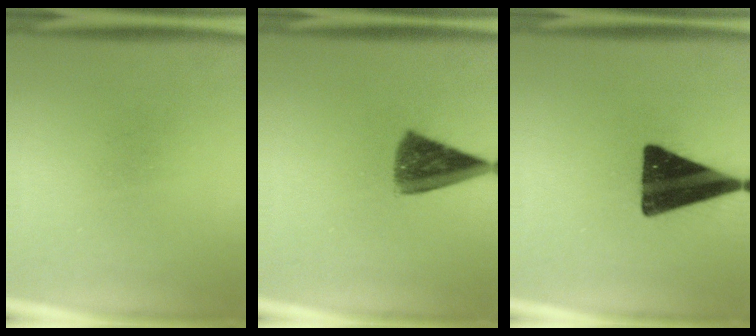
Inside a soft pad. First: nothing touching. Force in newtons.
{"total": 8.8}
{"total": 17.8}